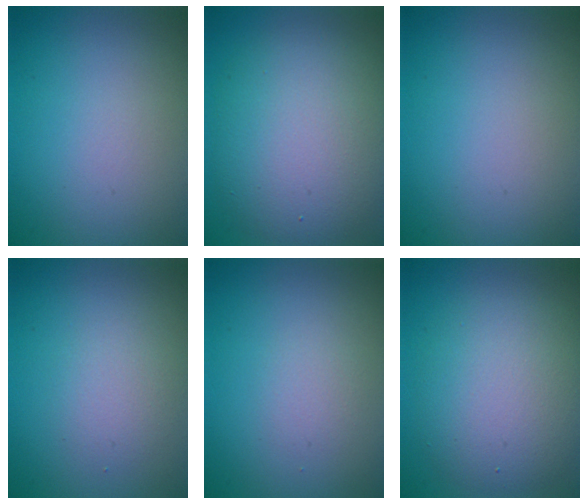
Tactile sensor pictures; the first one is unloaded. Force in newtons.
{"total": 8.5, "press": 8.5, "slide": 0.5}
{"total": 0.0}
{"total": 1.9, "press": 1.9, "slide": 0.0}
{"total": 1.1, "press": 1.1, "slide": 0.0}
{"total": 6.0, "press": 6.0, "slide": 0.3}